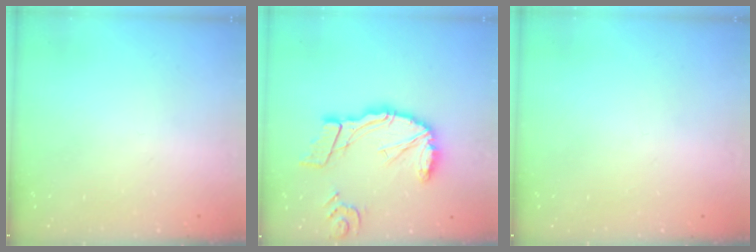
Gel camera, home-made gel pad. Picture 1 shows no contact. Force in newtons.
{"total": 16.5, "press": 16.3, "slide": 2.9}
{"total": 0.0}